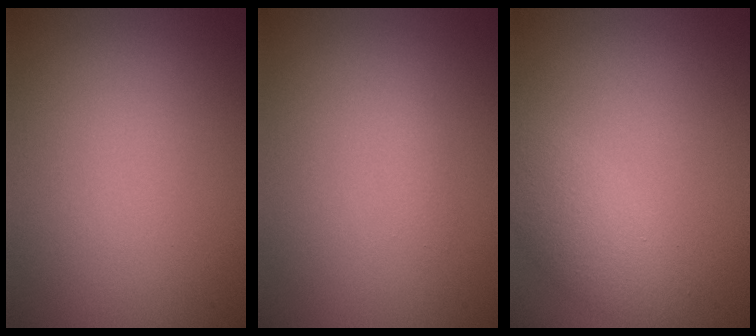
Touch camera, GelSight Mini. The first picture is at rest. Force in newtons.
{"total": 0.6, "press": 0.6, "slide": 0.0}
{"total": 2.9, "press": 2.9, "slide": 0.2}